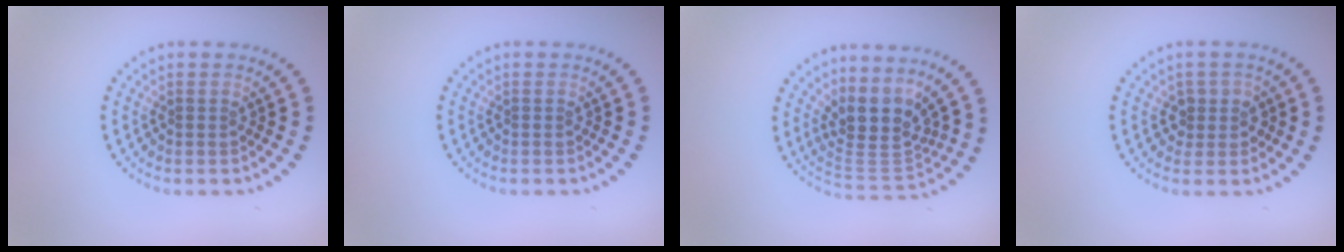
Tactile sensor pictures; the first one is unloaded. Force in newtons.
{"total": 0.0}
{"total": 4.5, "press": 3.5, "slide": 2.8}
{"total": 2.1, "press": 1.8, "slide": 1.1}